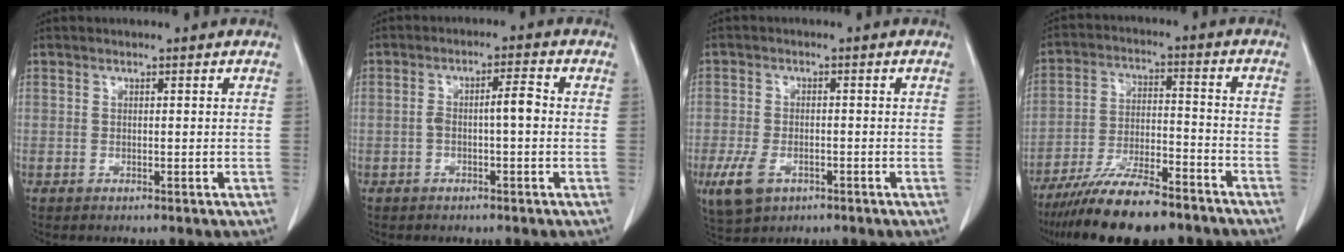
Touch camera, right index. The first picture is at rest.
{"total": 3.9, "force": [-0.5, 0.6, 3.9], "torque": [-0.069, 0.016, -0.006]}
{"total": 5.7, "force": [-2.6, 3.5, 3.6], "torque": [-0.079, -0.005, -0.037]}
{"total": 14.8, "force": [-12.0, 3.1, 8.2], "torque": [-0.150, -0.014, -0.203]}